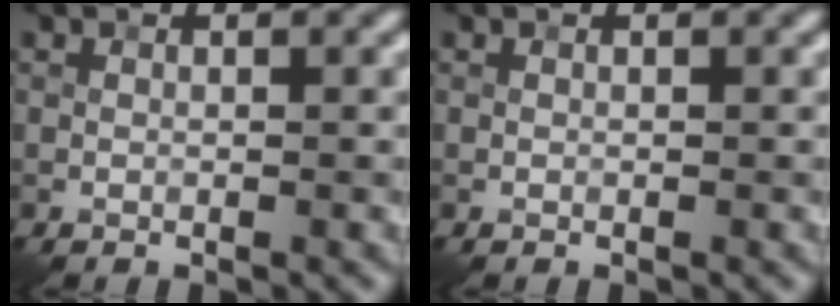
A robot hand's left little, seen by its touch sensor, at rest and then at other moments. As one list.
[{"total": 0.0}]